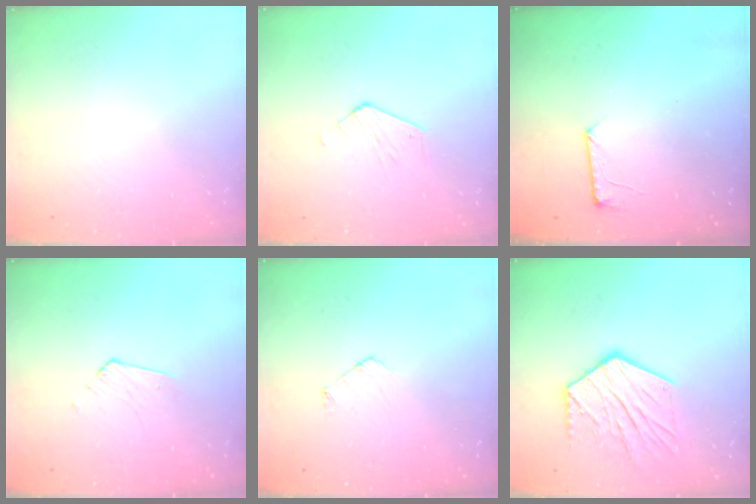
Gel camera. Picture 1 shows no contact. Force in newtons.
{"total": 2.5, "press": 2.5, "slide": 0.2}
{"total": 7.1, "press": 7.0, "slide": 0.6}
{"total": 2.7, "press": 2.7, "slide": 0.2}
{"total": 3.8, "press": 3.8, "slide": 0.3}
{"total": 13.6, "press": 13.6, "slide": 1.0}